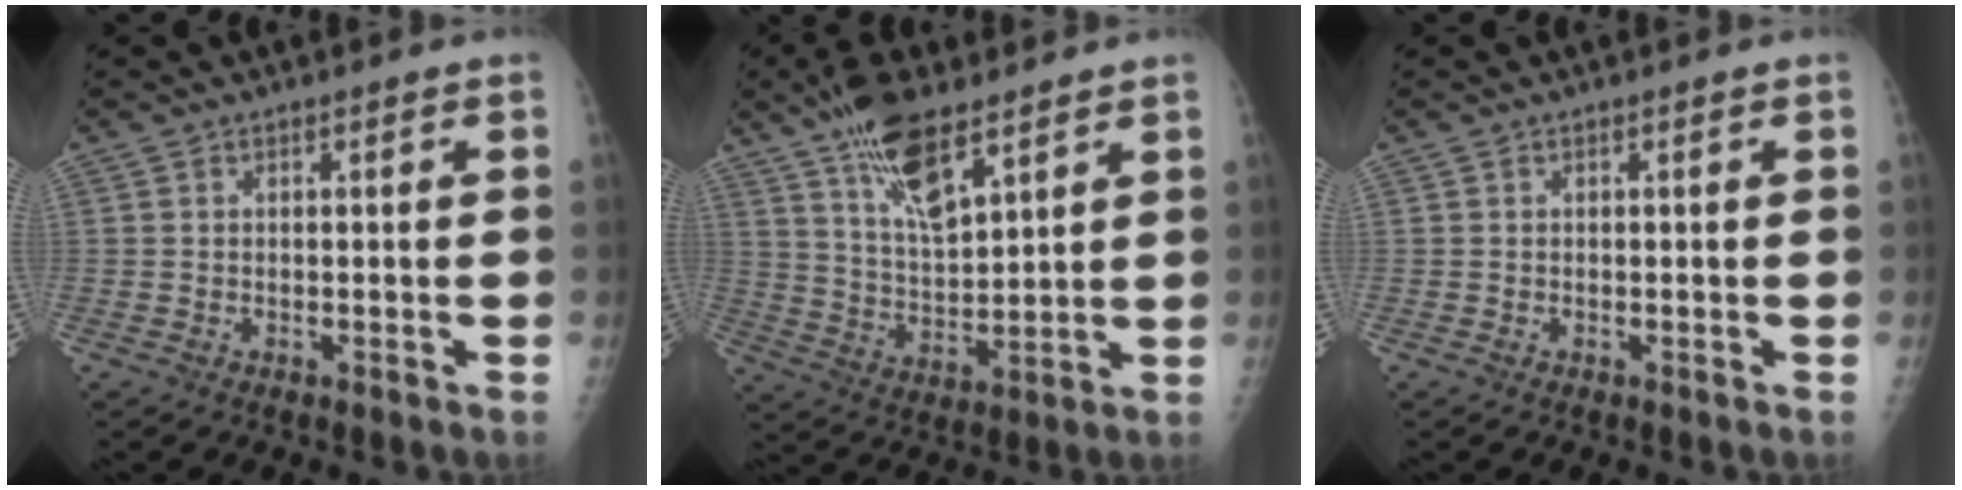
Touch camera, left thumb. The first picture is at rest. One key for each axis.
{"total": 12.6, "fx": 8.2, "fy": 4.6, "fz": 8.5, "tx": -0.136, "ty": -0.039, "tz": 0.156}
{"total": 0.0}